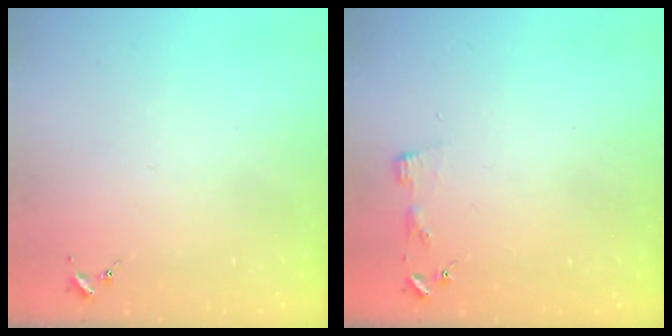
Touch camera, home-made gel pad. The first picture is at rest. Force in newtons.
{"total": 2.9, "press": 2.9, "slide": 0.3}